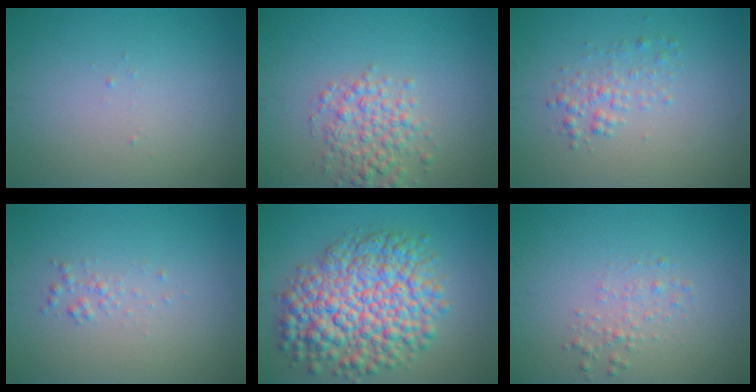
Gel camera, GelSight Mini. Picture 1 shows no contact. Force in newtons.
{"total": 3.5, "press": 3.5, "slide": 0.1}
{"total": 1.8, "press": 1.8, "slide": 0.0}
{"total": 0.9, "press": 0.9, "slide": 0.0}
{"total": 10.2, "press": 10.2, "slide": 0.3}
{"total": 1.4, "press": 1.4, "slide": 0.0}